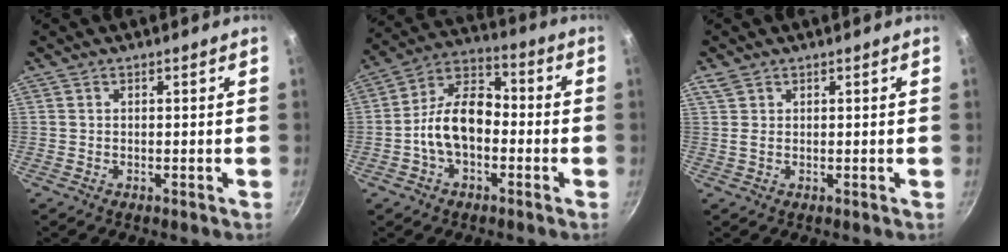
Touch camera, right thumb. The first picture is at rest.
{"total": 12.5, "force": [-2.4, 8.0, 9.4], "torque": [-0.133, 0.047, -0.060]}
{"total": 2.1, "force": [1.1, 1.4, 1.1], "torque": [-0.021, 0.004, 0.024]}